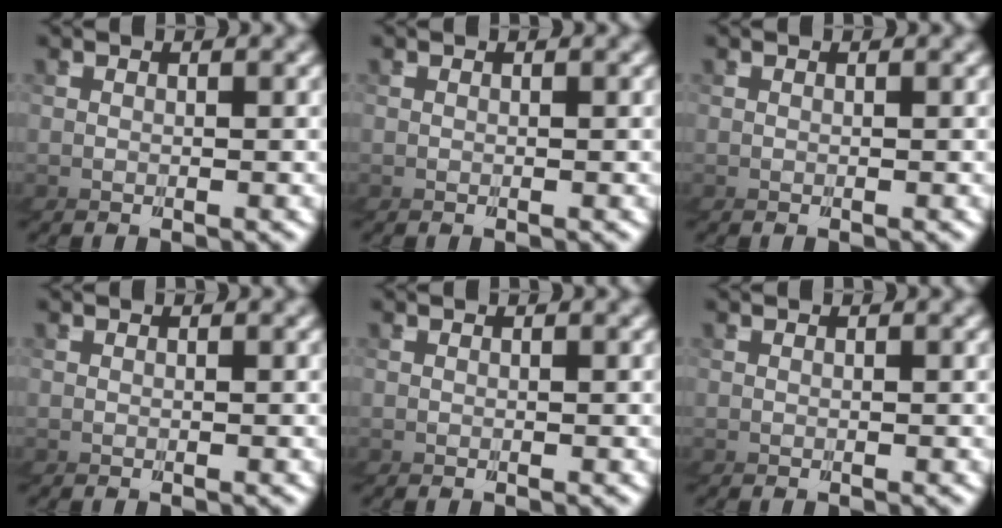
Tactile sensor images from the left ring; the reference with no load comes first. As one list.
[{"total": 0.0}, {"total": 0.0}, {"total": 0.0}, {"total": 0.0}, {"total": 0.0}]